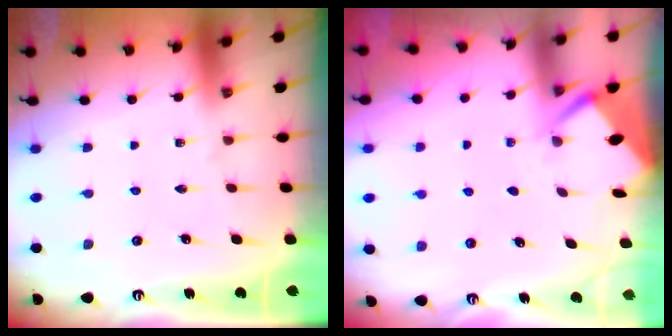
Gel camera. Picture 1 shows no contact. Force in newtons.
{"total": 2.8, "press": 2.8, "slide": 0.4}